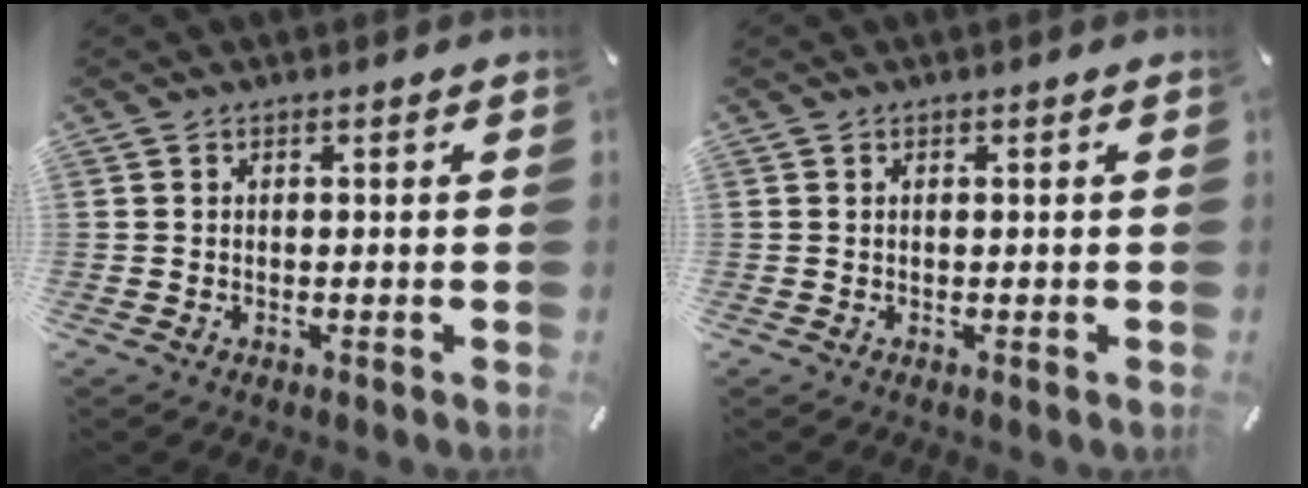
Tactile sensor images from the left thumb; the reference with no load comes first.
{"total": 0.0}